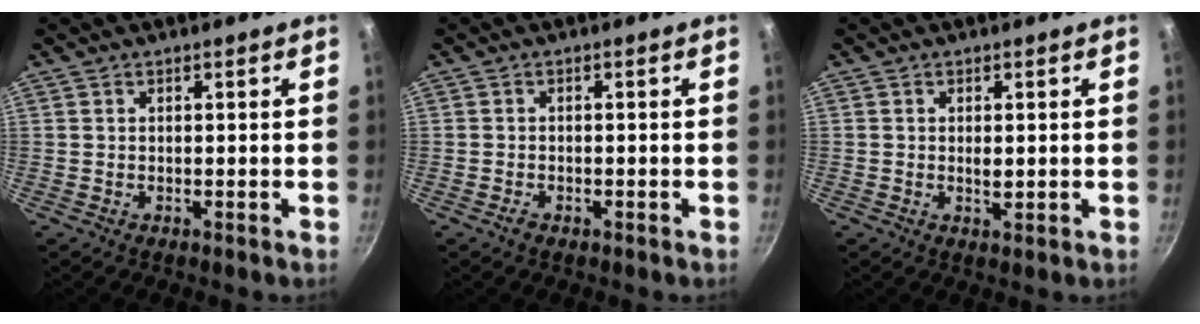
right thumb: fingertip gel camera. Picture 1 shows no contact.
{"total": 1.5, "force": [-1.0, 0.9, 0.8], "torque": [-0.020, 0.007, -0.018]}
{"total": 1.7, "force": [0.1, 0.8, 1.5], "torque": [-0.026, -0.002, 0.003]}